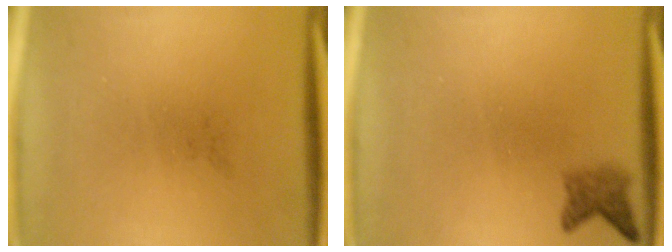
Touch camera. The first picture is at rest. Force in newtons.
{"total": 2.1}